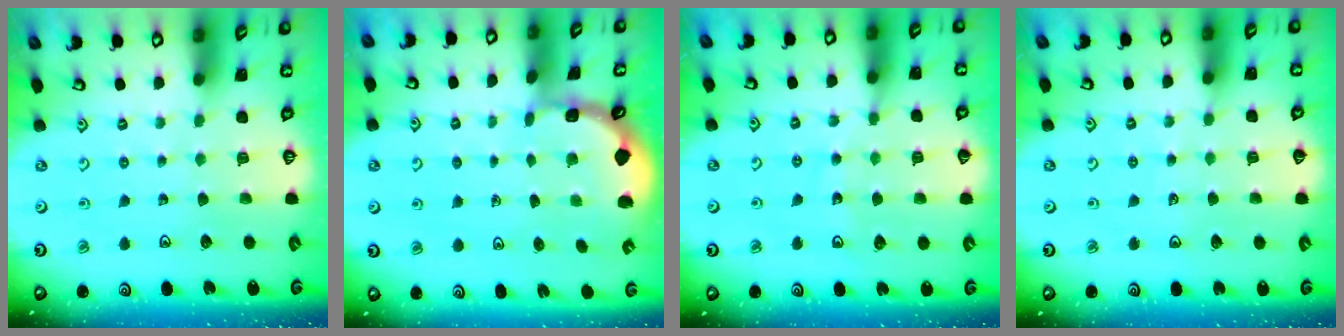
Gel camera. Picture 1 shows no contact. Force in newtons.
{"total": 1.1, "press": 1.1, "slide": 0.1}
{"total": 9.5, "press": 8.9, "slide": 3.4}
{"total": 3.2, "press": 3.1, "slide": 0.4}